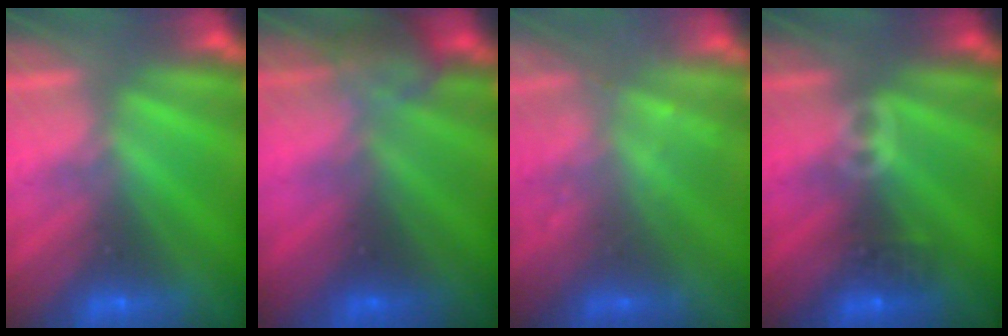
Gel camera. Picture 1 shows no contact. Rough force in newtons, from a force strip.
{"total": 9.5}
{"total": 2.3}
{"total": 3.4}